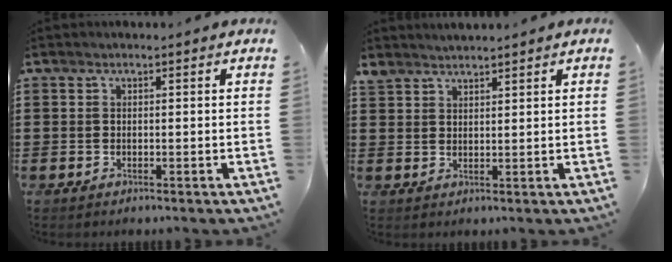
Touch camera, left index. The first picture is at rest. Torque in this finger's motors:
{"motor_torque": [0.93, -1.21, 0.10, 0.04]}